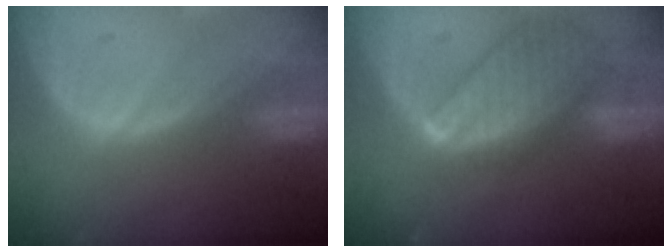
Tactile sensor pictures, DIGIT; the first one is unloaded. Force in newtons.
{"total": 9.7, "press": 8.4, "slide": 4.9}